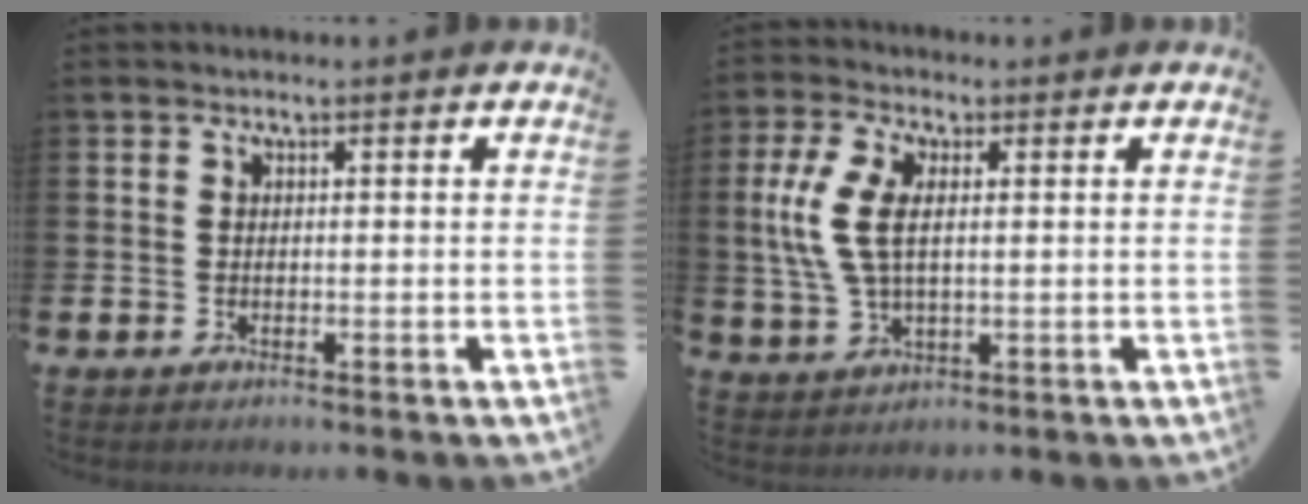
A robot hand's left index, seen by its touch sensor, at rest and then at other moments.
{"total": 7.3, "force": [1.8, 3.6, 6.0], "torque": [-0.151, 0.007, 0.028]}